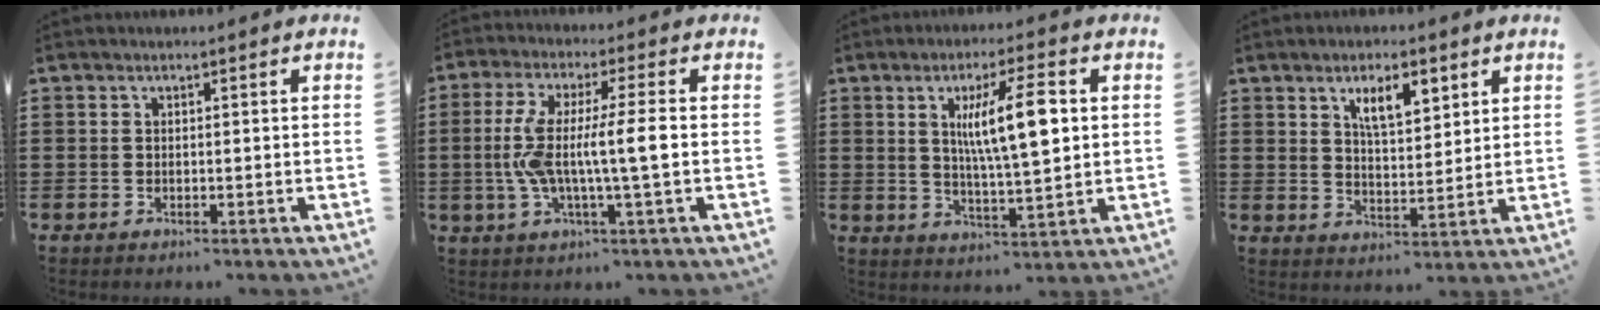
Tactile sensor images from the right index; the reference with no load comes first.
{"total": 9.3, "force": [-1.0, 0.8, 9.2], "torque": [-0.191, -0.013, -0.028]}
{"total": 10.0, "force": [2.3, 2.1, 9.5], "torque": [-0.176, 0.004, 0.034]}
{"total": 6.0, "force": [3.3, 2.2, 4.5], "torque": [-0.081, 0.001, 0.052]}